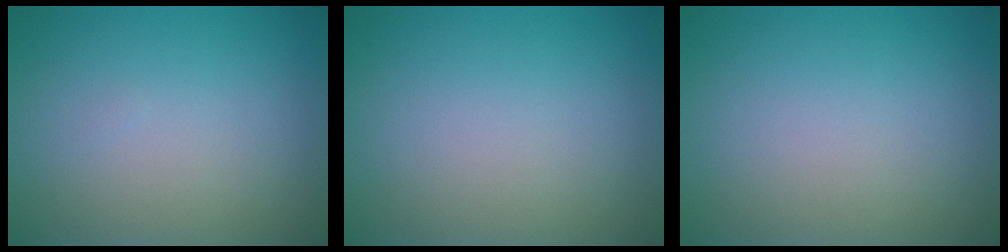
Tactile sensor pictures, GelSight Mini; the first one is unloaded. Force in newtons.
{"total": 0.0}
{"total": 0.0}